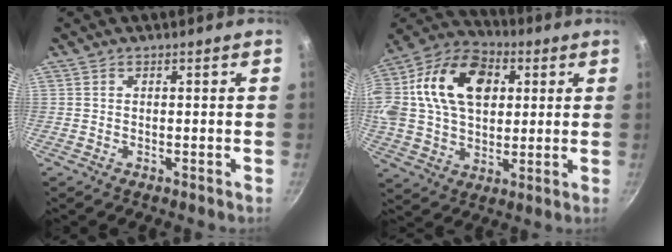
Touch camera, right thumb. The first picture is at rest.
{"total": 25.4, "force": [6.1, 17.3, 17.6], "torque": [-0.325, 0.024, 0.094]}